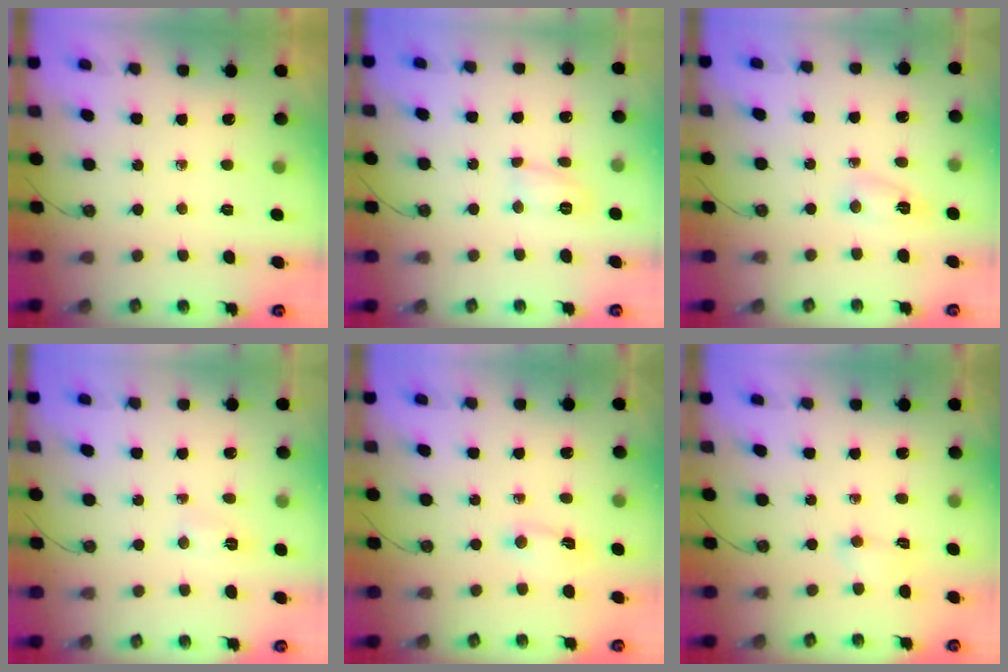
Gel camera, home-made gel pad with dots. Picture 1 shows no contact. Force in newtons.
{"total": 5.4, "press": 5.4, "slide": 0.6}
{"total": 2.9, "press": 2.8, "slide": 0.6}
{"total": 6.7, "press": 2.3, "slide": 6.3}
{"total": 1.1, "press": 1.0, "slide": 0.4}
{"total": 2.4, "press": 2.3, "slide": 0.7}